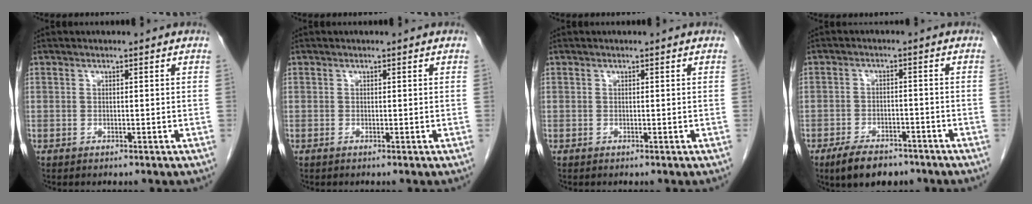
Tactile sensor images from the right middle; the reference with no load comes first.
{"total": 0.0}
{"total": 0.0}
{"total": 7.4, "force": [-5.6, 3.2, 3.6], "torque": [-0.063, -0.001, -0.087]}